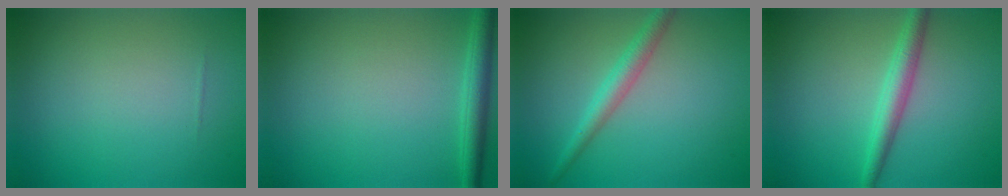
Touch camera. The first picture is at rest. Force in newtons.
{"total": 2.5, "press": 2.5, "slide": 0.1}
{"total": 2.6, "press": 2.5, "slide": 0.1}
{"total": 2.9, "press": 2.9, "slide": 0.1}